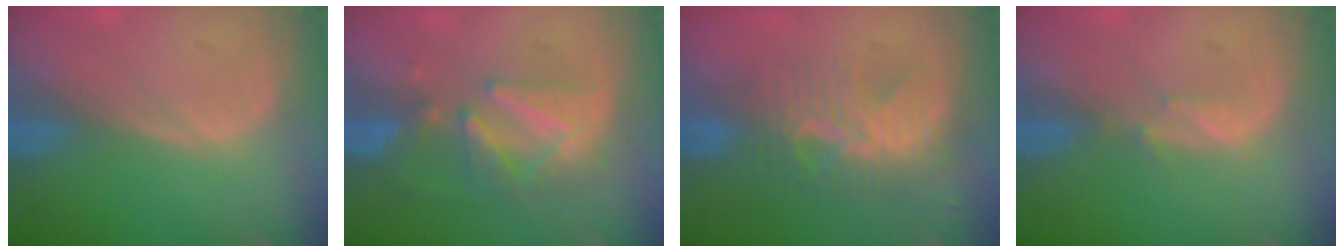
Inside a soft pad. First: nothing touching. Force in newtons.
{"total": 8.2, "press": 7.6, "slide": 3.1}
{"total": 8.7, "press": 7.6, "slide": 4.3}
{"total": 1.5, "press": 1.4, "slide": 0.2}